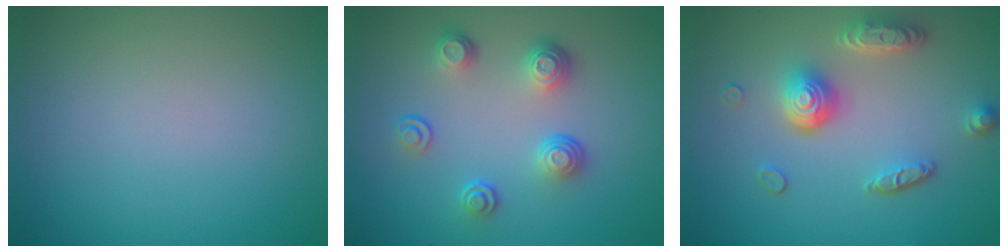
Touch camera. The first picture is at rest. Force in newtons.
{"total": 4.0, "press": 3.0, "slide": 2.6}
{"total": 5.0, "press": 3.7, "slide": 3.3}